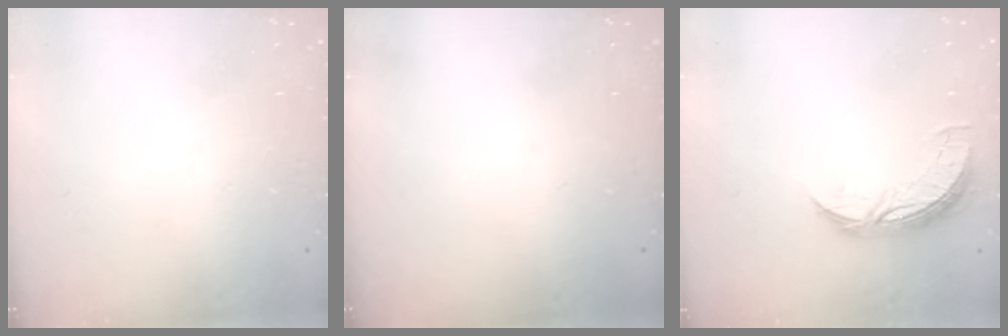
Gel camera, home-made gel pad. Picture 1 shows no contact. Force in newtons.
{"total": 0.0}
{"total": 8.1, "press": 8.1, "slide": 0.5}